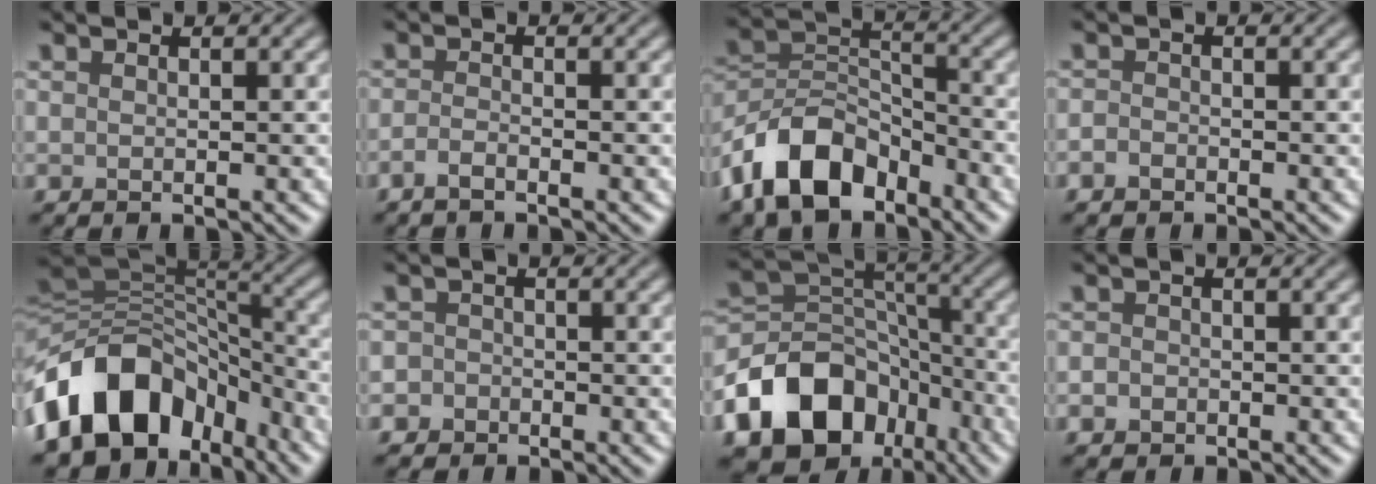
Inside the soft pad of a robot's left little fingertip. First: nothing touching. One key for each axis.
{"total": 1.2, "fx": -0.9, "fy": 0.3, "fz": 0.8, "tx": -0.018, "ty": 0.002, "tz": -0.021}
{"total": 9.0, "fx": -5.8, "fy": 4.9, "fz": 4.8, "tx": -0.087, "ty": 0.005, "tz": -0.122}
{"total": 1.1, "fx": -0.8, "fy": 0.7, "fz": 0.3, "tx": -0.004, "ty": 0.001, "tz": -0.017}
{"total": 13.2, "fx": -6.6, "fy": 8.9, "fz": 7.1, "tx": -0.134, "ty": 0.014, "tz": -0.121}
{"total": 2.4, "fx": -1.2, "fy": 2.1, "fz": 0.2, "tx": 0.025, "ty": 0.007, "tz": -0.034}
{"total": 13.2, "fx": -6.9, "fy": 9.5, "fz": 6.1, "tx": -0.131, "ty": 0.005, "tz": -0.122}
{"total": 1.2, "fx": -0.5, "fy": 1.0, "fz": 0.4, "tx": -0.002, "ty": -0.002, "tz": -0.012}